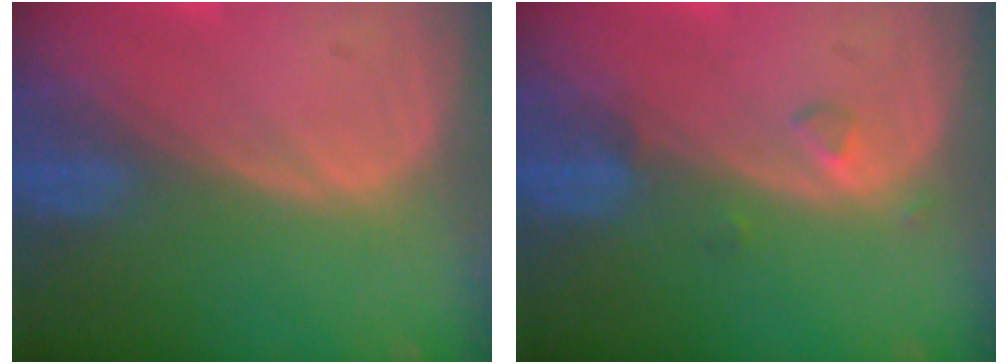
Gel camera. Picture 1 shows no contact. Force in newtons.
{"total": 1.5, "press": 1.5, "slide": 0.1}